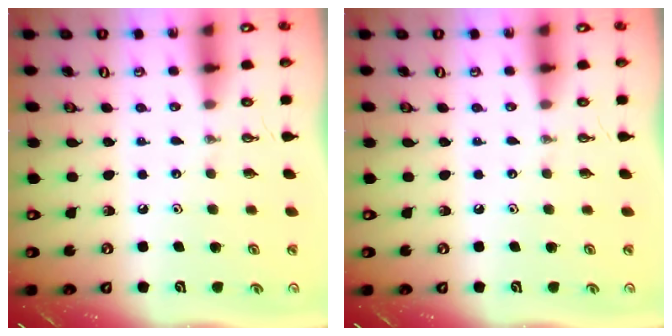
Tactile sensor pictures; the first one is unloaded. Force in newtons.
{"total": 0.0}